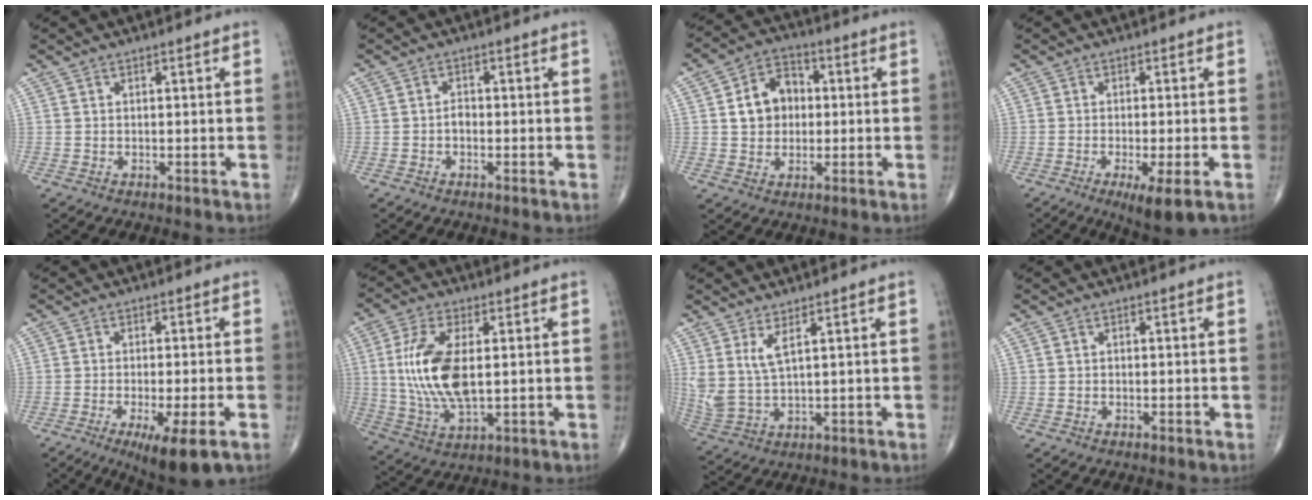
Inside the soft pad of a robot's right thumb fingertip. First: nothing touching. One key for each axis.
{"total": 1.4, "fx": -0.5, "fy": 0.9, "fz": 1.0, "tx": -0.009, "ty": 0.004, "tz": -0.012}
{"total": 9.1, "fx": 0.9, "fy": 7.2, "fz": 5.4, "tx": -0.063, "ty": 0.015, "tz": 0.007}
{"total": 6.7, "fx": -2.9, "fy": 1.2, "fz": 5.9, "tx": -0.095, "ty": -0.015, "tz": -0.045}
{"total": 9.0, "fx": -4.3, "fy": 1.6, "fz": 7.7, "tx": -0.124, "ty": -0.014, "tz": -0.064}
{"total": 13.8, "fx": 1.3, "fy": 6.3, "fz": 12.2, "tx": -0.258, "ty": -0.009, "tz": 0.031}
{"total": 5.9, "fx": 2.7, "fy": 1.8, "fz": 5.0, "tx": -0.122, "ty": -0.020, "tz": 0.068}
{"total": 0.0}